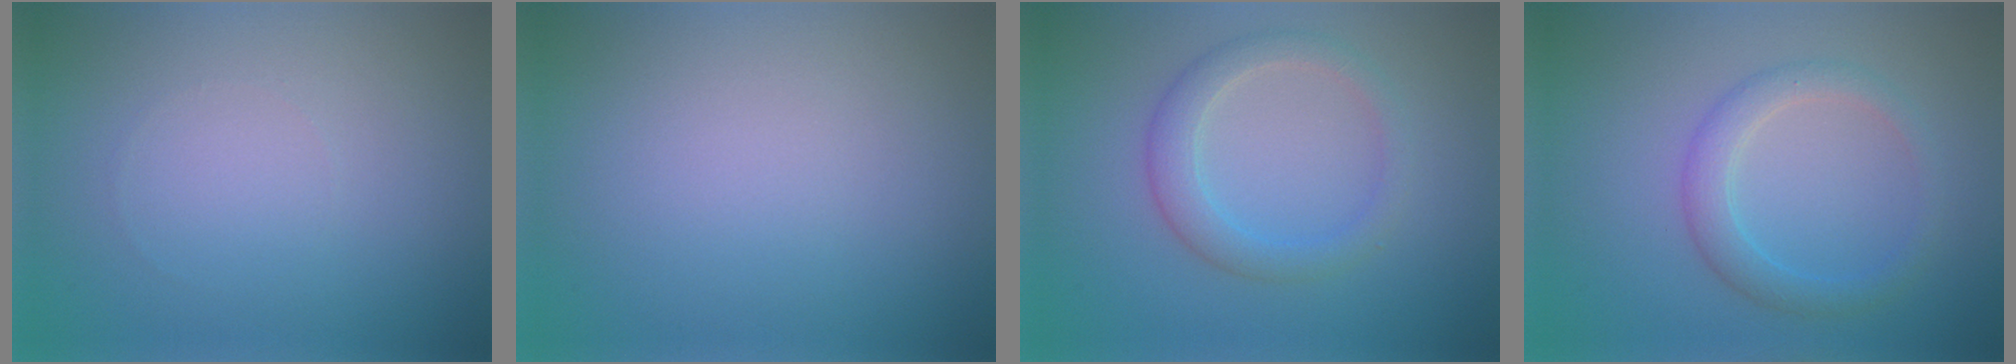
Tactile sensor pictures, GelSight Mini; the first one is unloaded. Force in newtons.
{"total": 0.0}
{"total": 2.9, "press": 2.9, "slide": 0.2}
{"total": 2.8, "press": 2.8, "slide": 0.3}